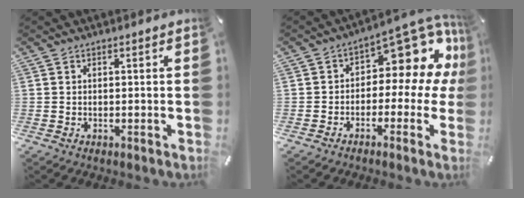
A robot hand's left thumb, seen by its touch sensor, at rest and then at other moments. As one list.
[{"total": 11.7, "force": [5.7, 6.0, 8.2], "torque": [-0.102, -0.053, 0.091]}]